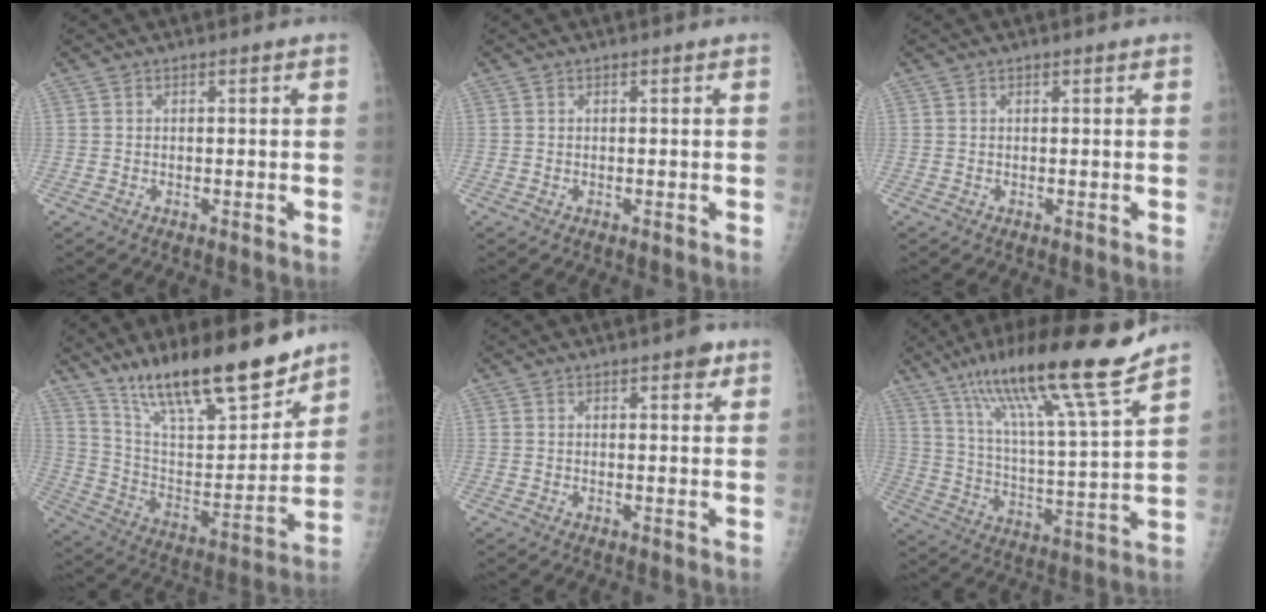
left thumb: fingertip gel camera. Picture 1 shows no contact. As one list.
[{"total": 0.0}, {"total": 0.0}, {"total": 21.8, "force": [16.8, 5.6, 12.6], "torque": [-0.176, -0.092, 0.292]}, {"total": 2.8, "force": [1.6, 1.1, 1.9], "torque": [-0.015, -0.005, 0.017]}, {"total": 20.4, "force": [15.0, 0.9, 13.9], "torque": [-0.217, -0.066, 0.256]}]